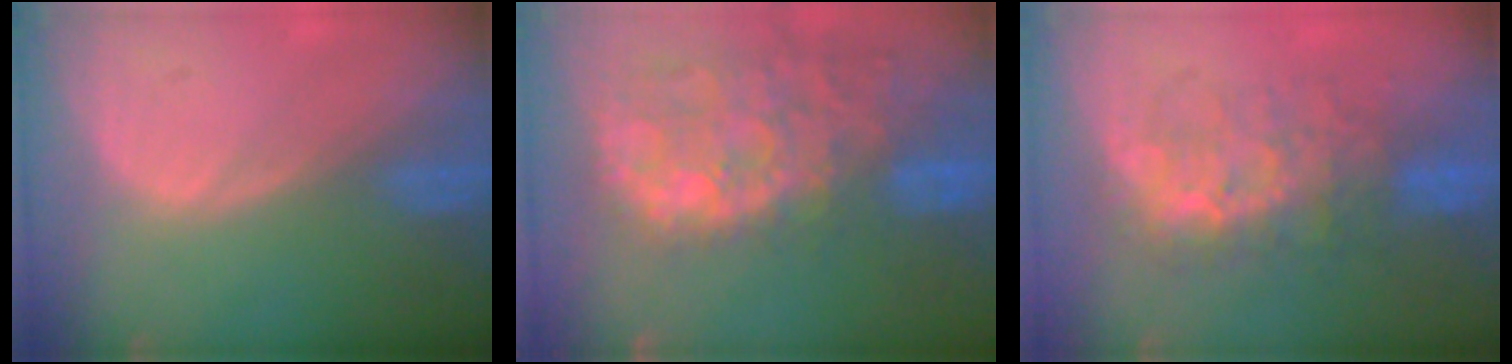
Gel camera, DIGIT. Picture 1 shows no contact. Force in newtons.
{"total": 14.7, "press": 11.9, "slide": 8.7}
{"total": 8.0, "press": 7.8, "slide": 1.8}